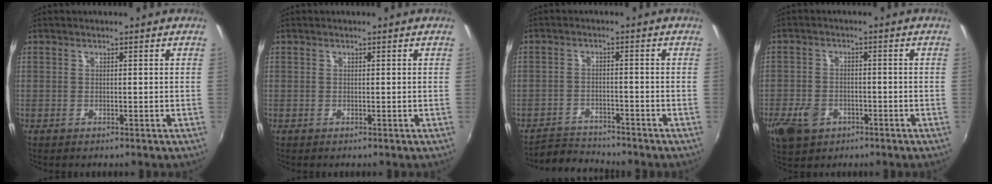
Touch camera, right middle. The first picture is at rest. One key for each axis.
{"total": 0.0}
{"total": 5.4, "fx": -5.4, "fy": 0.8, "fz": -0.1, "tx": -0.020, "ty": 0.005, "tz": -0.099}
{"total": 8.4, "fx": -4.3, "fy": 5.8, "fz": 4.2, "tx": -0.115, "ty": -0.008, "tz": -0.073}